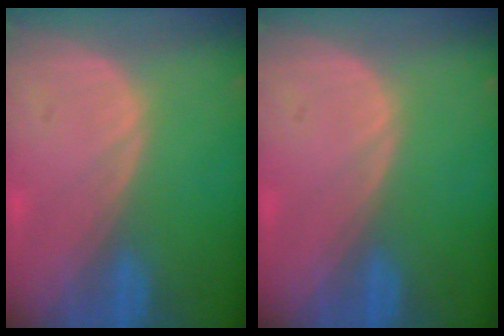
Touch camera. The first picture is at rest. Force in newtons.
{"total": 0.0}